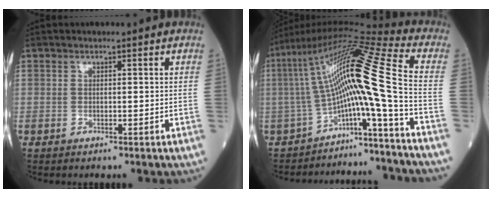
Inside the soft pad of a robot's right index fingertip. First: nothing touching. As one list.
[{"total": 14.7, "force": [-4.6, -1.4, 13.9], "torque": [-0.247, 0.048, -0.078]}]